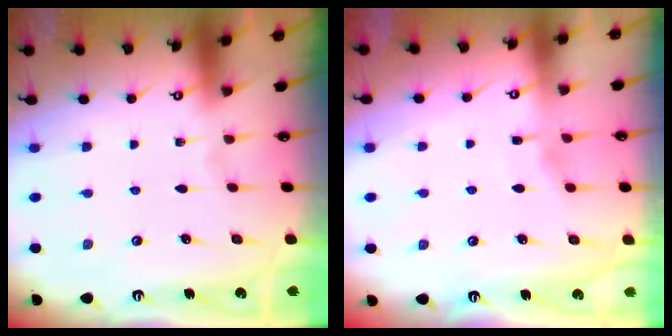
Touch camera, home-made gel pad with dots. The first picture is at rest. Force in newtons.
{"total": 3.8, "press": 3.8, "slide": 0.3}